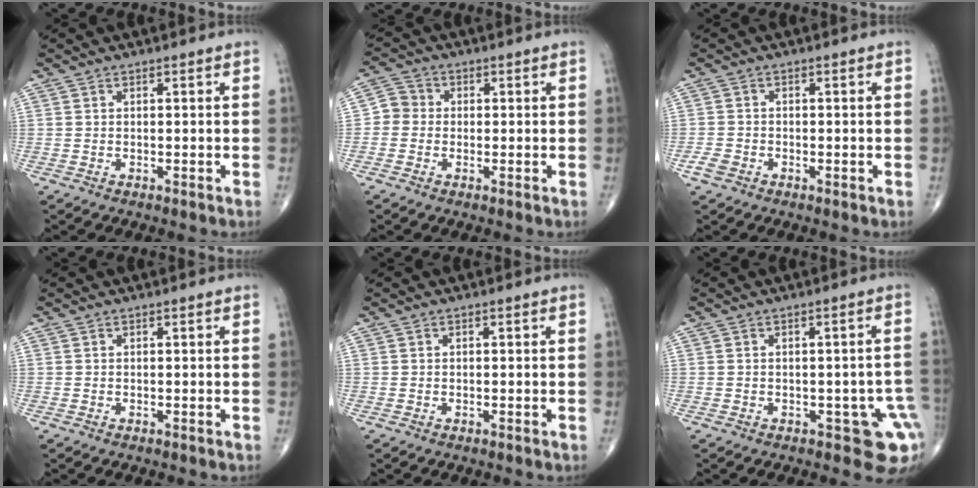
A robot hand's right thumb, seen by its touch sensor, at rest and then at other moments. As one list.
[{"total": 4.2, "force": [-0.5, 4.0, 1.2], "torque": [-0.003, 0.011, -0.021]}, {"total": 2.3, "force": [-1.3, 1.6, 1.2], "torque": [-0.024, 0.002, -0.026]}, {"total": 0.0}, {"total": 0.0}, {"total": 7.8, "force": [-2.8, 3.8, 6.3], "torque": [-0.038, 0.010, -0.030]}]